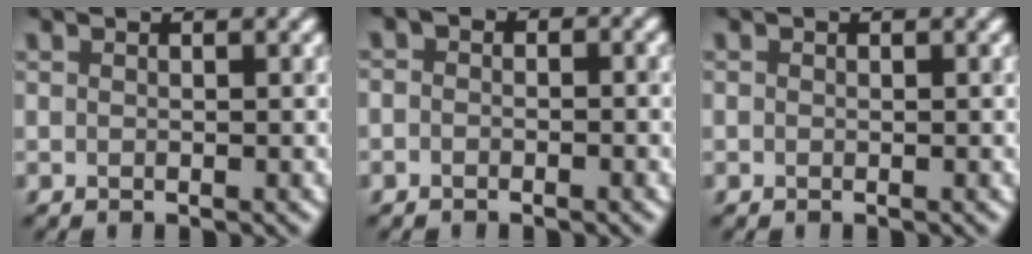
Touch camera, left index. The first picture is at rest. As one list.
[{"total": 1.4, "force": [-0.4, 1.0, 0.9], "torque": [-0.018, 0.002, -0.014]}, {"total": 0.0}]